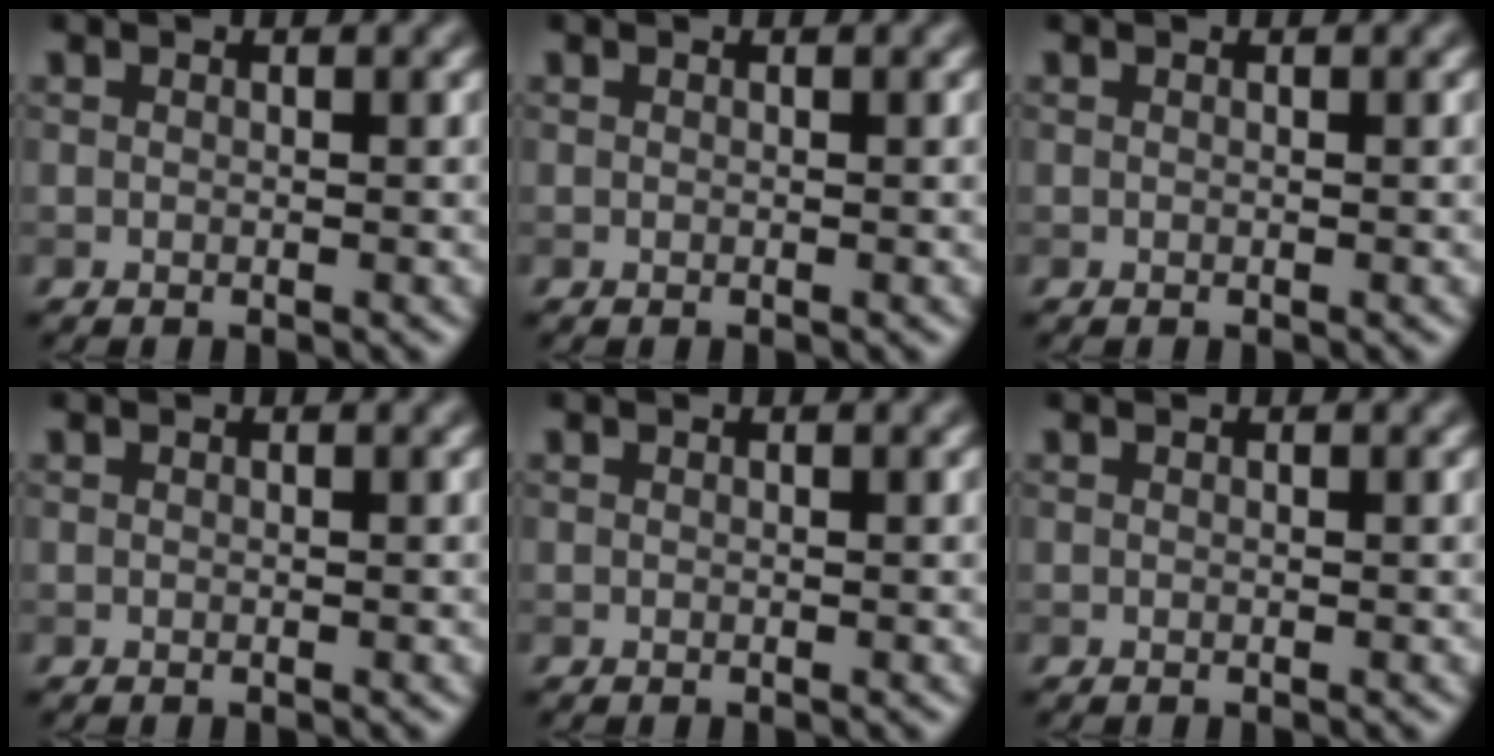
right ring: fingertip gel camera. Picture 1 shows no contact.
{"total": 0.0}
{"total": 0.0}
{"total": 0.0}
{"total": 0.0}
{"total": 0.0}